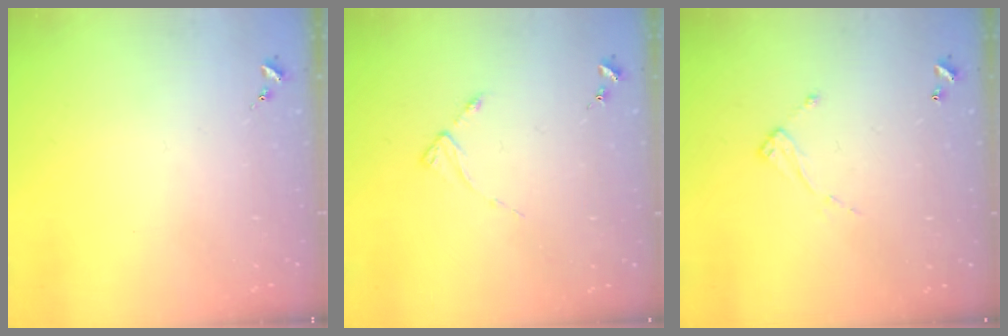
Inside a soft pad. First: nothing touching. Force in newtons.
{"total": 2.7, "press": 2.7, "slide": 0.3}
{"total": 6.9, "press": 6.9, "slide": 0.4}